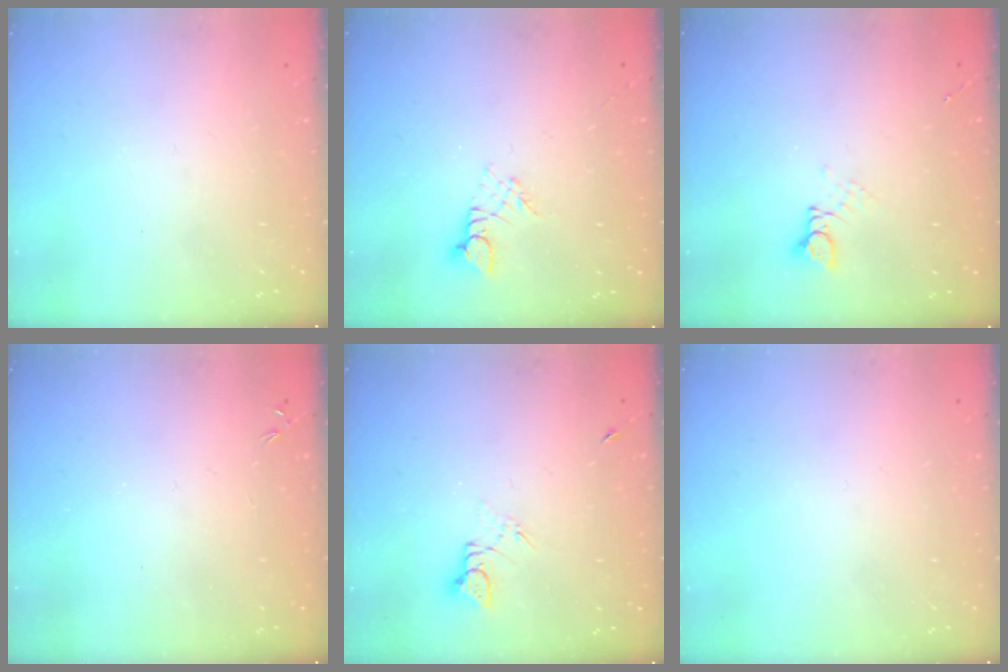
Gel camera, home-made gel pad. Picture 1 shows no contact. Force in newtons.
{"total": 2.3, "press": 2.3, "slide": 0.2}
{"total": 2.9, "press": 2.9, "slide": 0.2}
{"total": 0.0}
{"total": 1.5, "press": 1.5, "slide": 0.2}
{"total": 0.0}